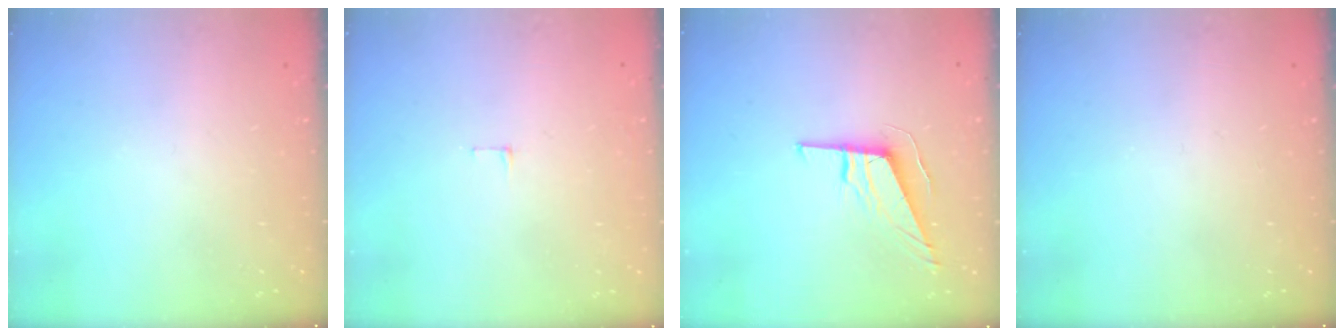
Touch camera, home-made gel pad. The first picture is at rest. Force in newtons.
{"total": 3.8, "press": 3.8, "slide": 0.3}
{"total": 9.7, "press": 9.5, "slide": 2.0}
{"total": 0.0}